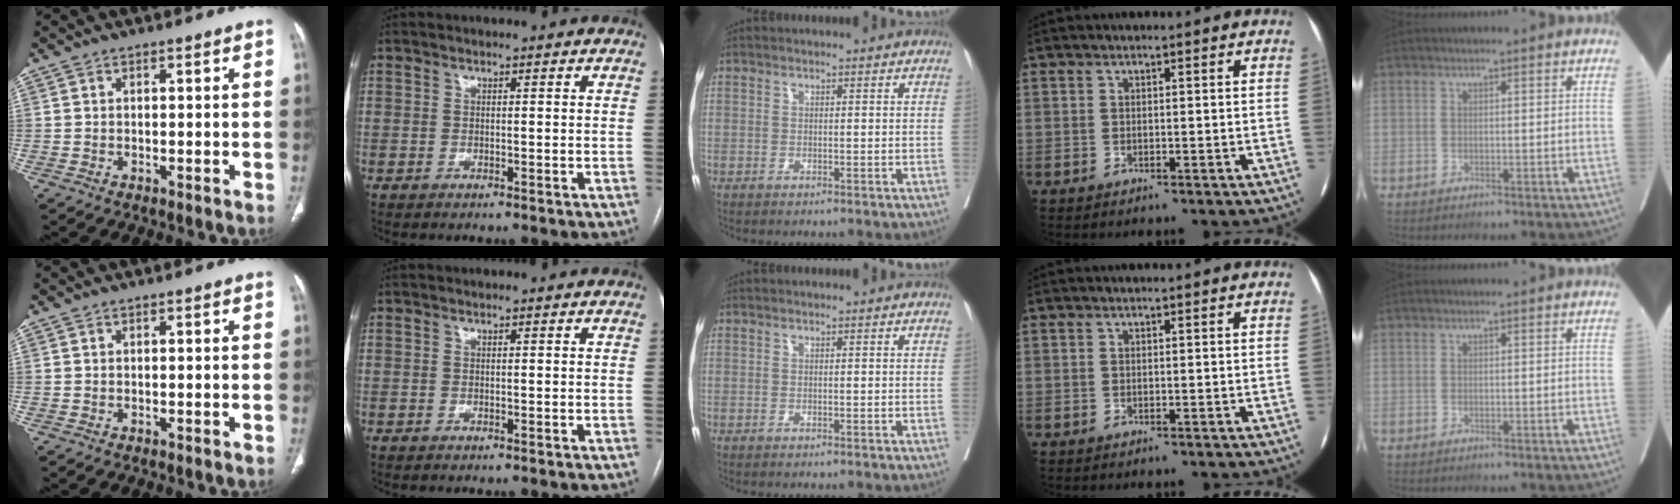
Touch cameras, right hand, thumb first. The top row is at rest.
{}